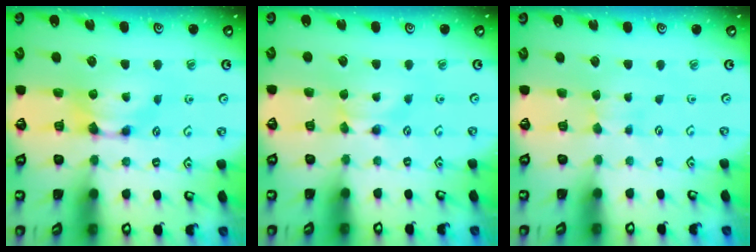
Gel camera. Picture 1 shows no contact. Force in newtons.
{"total": 0.0}
{"total": 3.1, "press": 3.1, "slide": 0.4}